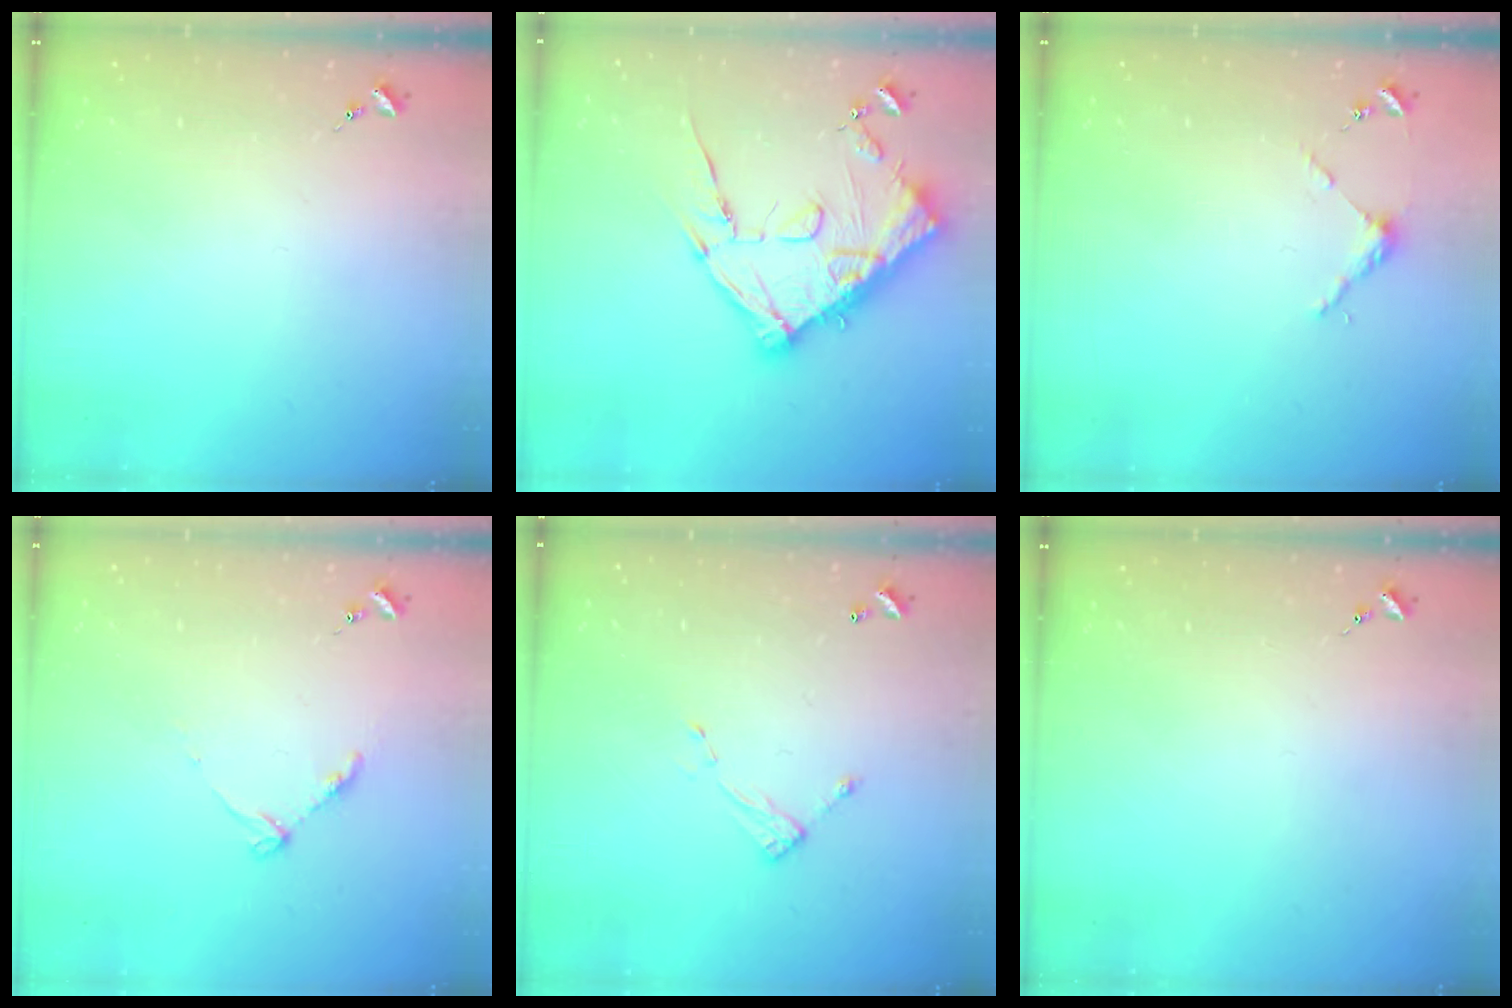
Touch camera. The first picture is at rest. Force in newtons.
{"total": 17.2, "press": 17.2, "slide": 1.3}
{"total": 3.9, "press": 3.9, "slide": 0.2}
{"total": 5.6, "press": 5.5, "slide": 0.7}
{"total": 5.0, "press": 4.9, "slide": 0.2}
{"total": 0.0}